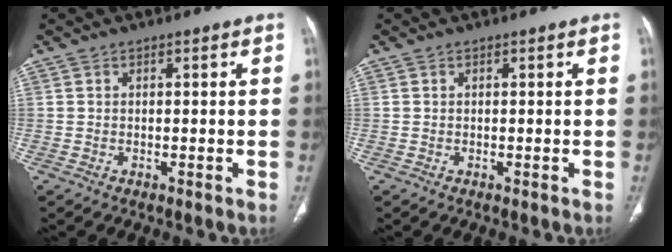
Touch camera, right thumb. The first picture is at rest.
{"total": 0.0}